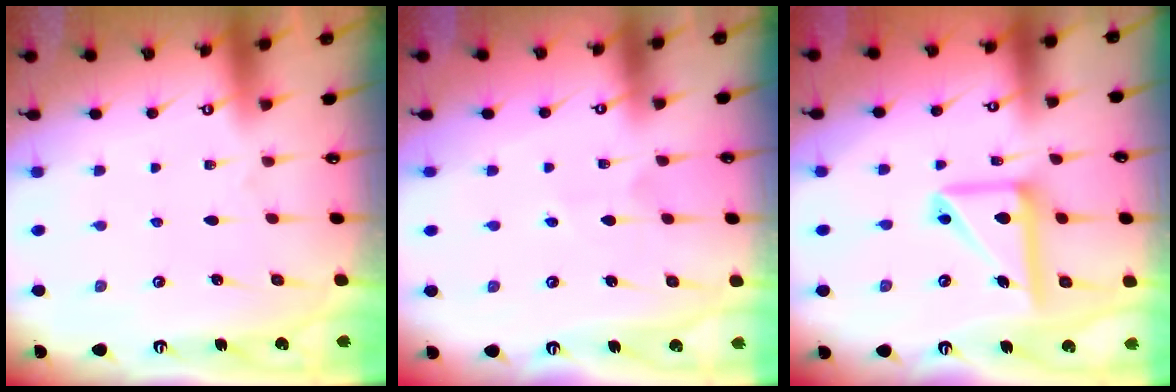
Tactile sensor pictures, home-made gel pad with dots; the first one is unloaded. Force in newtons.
{"total": 3.5, "press": 3.5, "slide": 0.4}
{"total": 13.7, "press": 13.6, "slide": 2.2}